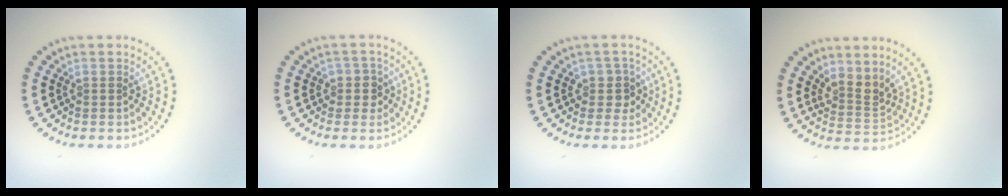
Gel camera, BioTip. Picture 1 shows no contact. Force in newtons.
{"total": 1.9, "press": 1.6, "slide": 1.1}
{"total": 1.9, "press": 1.6, "slide": 1.0}
{"total": 2.5, "press": 1.9, "slide": 1.7}